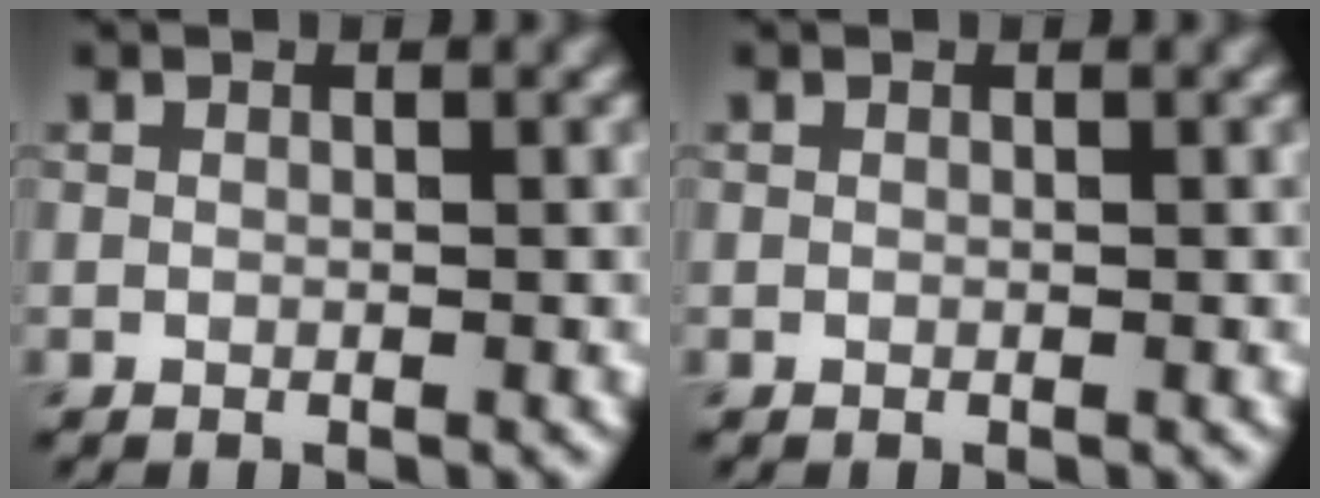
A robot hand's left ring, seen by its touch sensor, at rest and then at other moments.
{"total": 0.0}